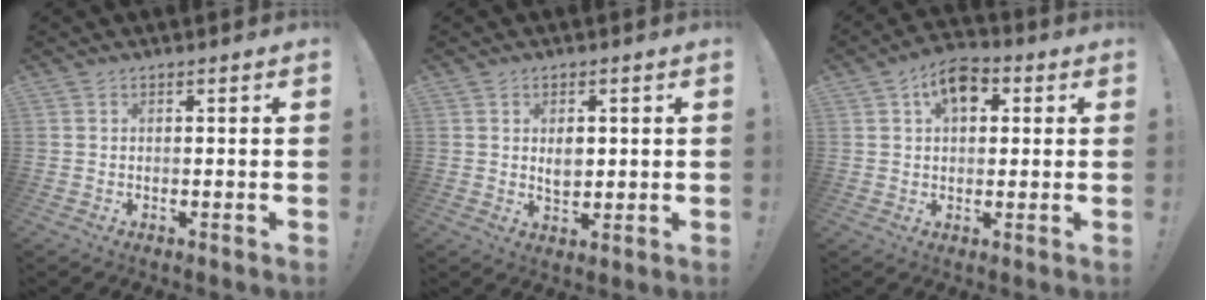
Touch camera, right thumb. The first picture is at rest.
{"total": 4.3, "force": [0.7, 3.2, 2.8], "torque": [-0.037, -0.001, 0.010]}
{"total": 8.6, "force": [3.6, 5.5, 5.7], "torque": [-0.077, -0.003, 0.062]}